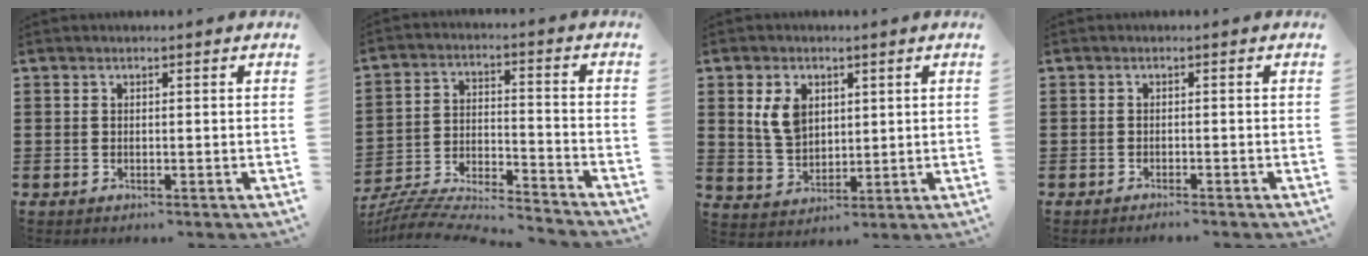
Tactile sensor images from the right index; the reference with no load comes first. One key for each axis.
{"total": 6.6, "fx": -6.4, "fy": 0.2, "fz": 1.4, "tx": -0.037, "ty": -0.012, "tz": -0.133}
{"total": 5.7, "fx": 2.1, "fy": 4.0, "fz": 3.5, "tx": -0.091, "ty": 0.010, "tz": 0.037}
{"total": 0.9, "fx": -0.9, "fy": -0.1, "fz": 0.1, "tx": -0.005, "ty": 0.000, "tz": -0.019}